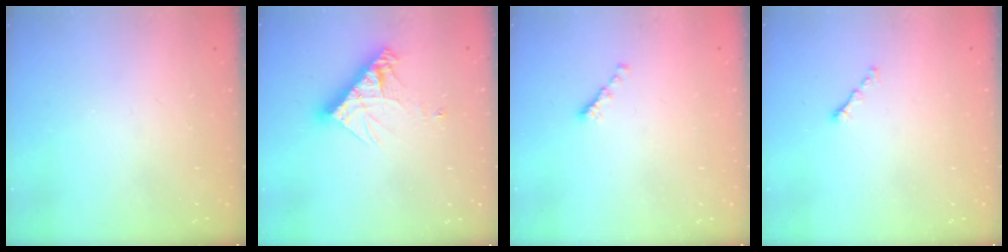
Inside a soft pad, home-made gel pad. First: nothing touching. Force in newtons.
{"total": 11.9, "press": 11.8, "slide": 1.0}
{"total": 0.0}
{"total": 0.8, "press": 0.6, "slide": 0.4}